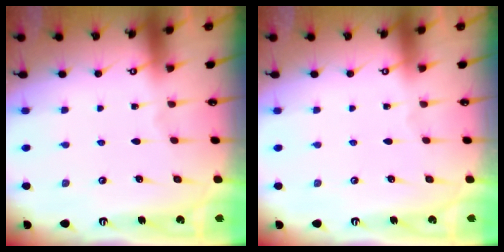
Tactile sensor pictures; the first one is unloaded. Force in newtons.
{"total": 0.0}